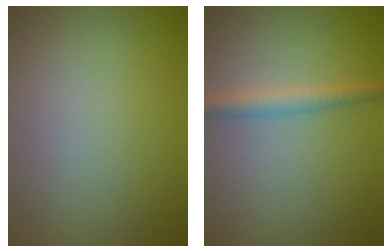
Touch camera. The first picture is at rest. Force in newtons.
{"total": 2.3, "press": 2.3, "slide": 0.0}